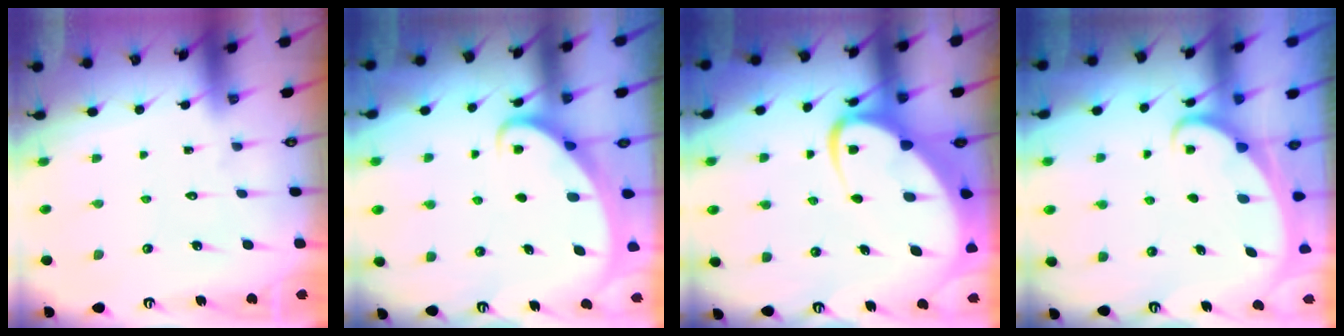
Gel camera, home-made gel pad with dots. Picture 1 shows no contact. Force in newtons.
{"total": 2.2, "press": 2.2, "slide": 0.3}
{"total": 8.6, "press": 8.5, "slide": 0.9}
{"total": 1.9, "press": 1.9, "slide": 0.3}